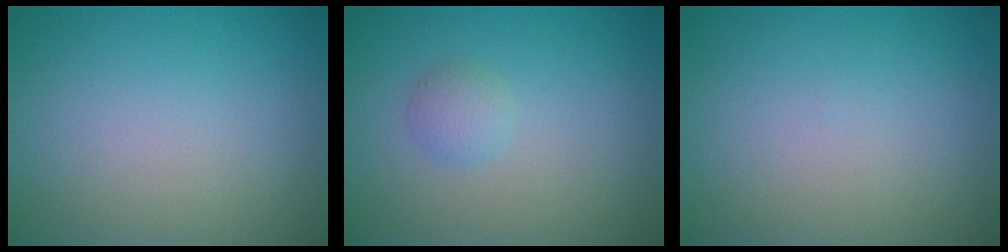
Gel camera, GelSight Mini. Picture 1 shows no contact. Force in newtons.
{"total": 1.4, "press": 1.4, "slide": 0.0}
{"total": 0.0}